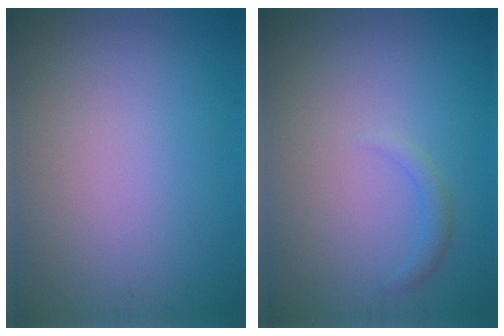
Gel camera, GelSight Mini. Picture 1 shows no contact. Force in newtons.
{"total": 1.0, "press": 1.0, "slide": 0.0}